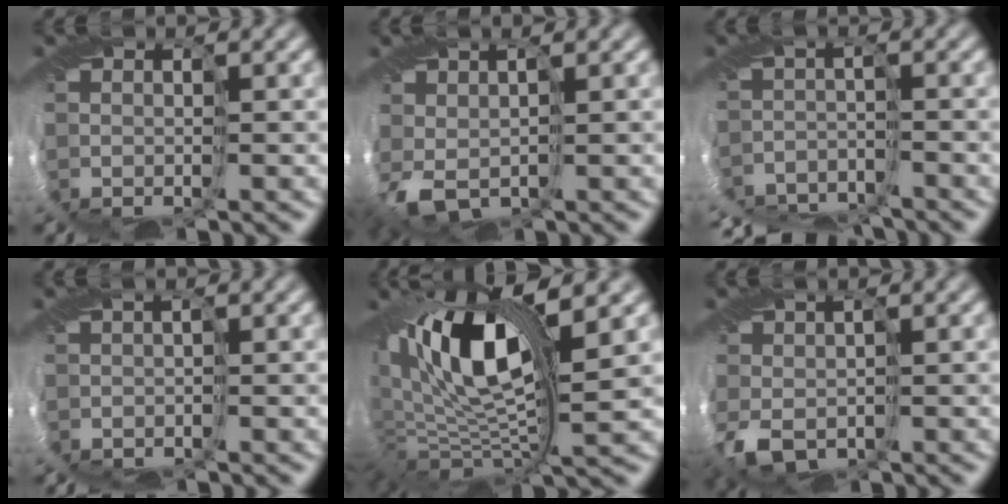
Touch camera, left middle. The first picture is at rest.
{"total": 3.2, "force": [0.0, 2.1, 2.4], "torque": [-0.061, 0.003, 0.004]}
{"total": 8.5, "force": [-7.9, 2.7, 1.2], "torque": [-0.003, -0.005, -0.123]}
{"total": 0.9, "force": [0.0, 0.8, 0.5], "torque": [0.000, 0.003, 0.004]}
{"total": 11.4, "force": [3.8, 4.6, 9.7], "torque": [-0.179, 0.020, 0.060]}
{"total": 3.9, "force": [-1.1, 2.8, 2.6], "torque": [-0.064, -0.002, -0.023]}